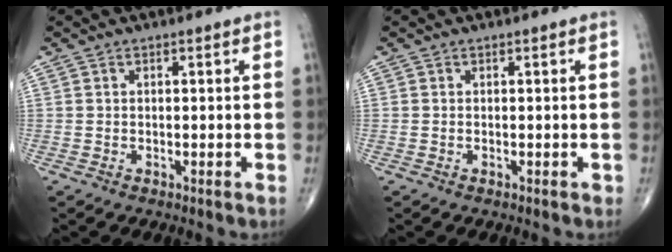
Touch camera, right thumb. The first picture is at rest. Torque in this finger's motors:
{"motor_torque": [0.48, 0.39, -0.14, -0.09, -0.02]}